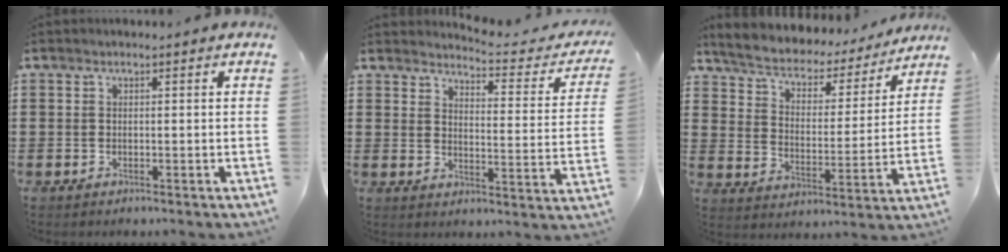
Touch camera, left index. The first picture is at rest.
{"total": 3.8, "force": [3.6, -0.2, 1.2], "torque": [-0.028, -0.034, 0.053]}
{"total": 4.3, "force": [4.0, 1.3, 1.0], "torque": [-0.044, -0.030, 0.060]}